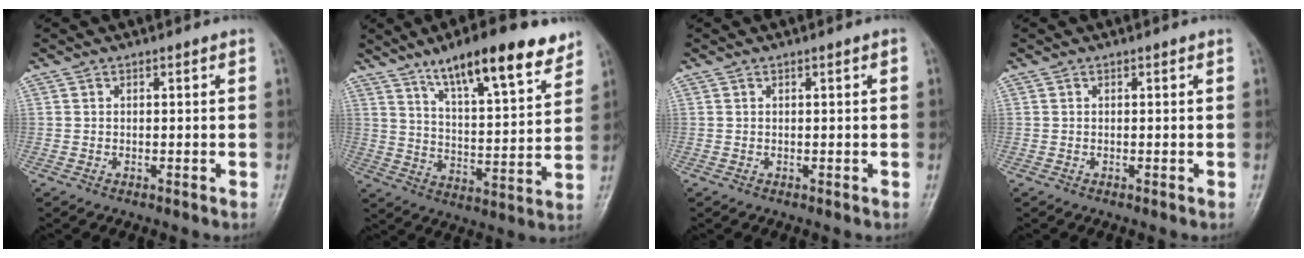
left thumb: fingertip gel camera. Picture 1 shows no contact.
{"total": 17.4, "force": [11.7, 4.6, 12.0], "torque": [-0.154, -0.054, 0.187]}
{"total": 0.7, "force": [0.1, 0.1, 0.6], "torque": [-0.011, 0.001, 0.002]}
{"total": 0.0}